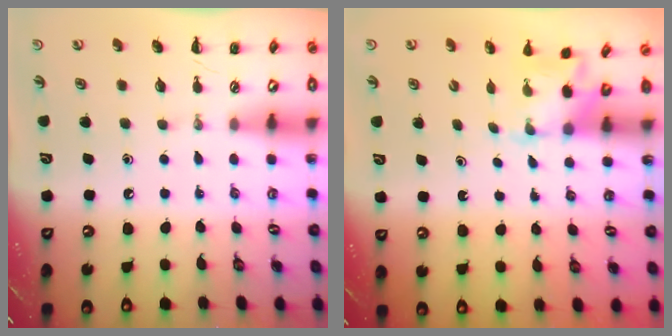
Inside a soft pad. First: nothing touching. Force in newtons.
{"total": 2.0, "press": 1.9, "slide": 0.6}